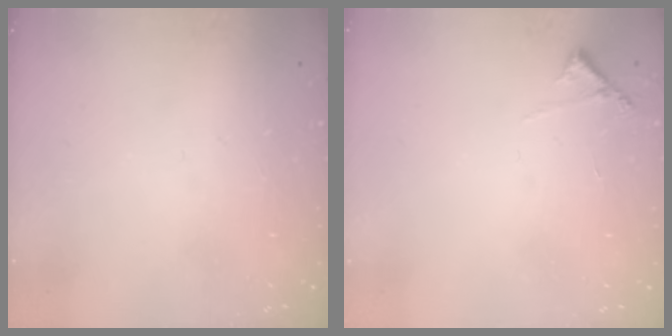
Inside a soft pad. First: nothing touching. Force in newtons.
{"total": 5.7, "press": 5.7, "slide": 0.3}